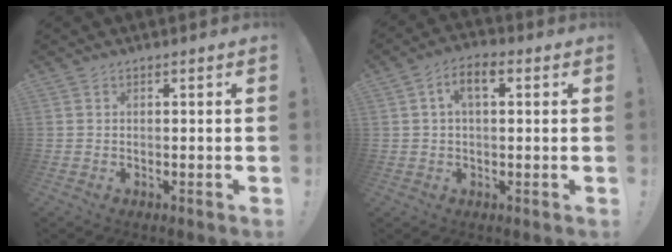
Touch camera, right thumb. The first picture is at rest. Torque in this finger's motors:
{"motor_torque": [-0.05, 0.29, 0.11, -0.01, 0.21]}